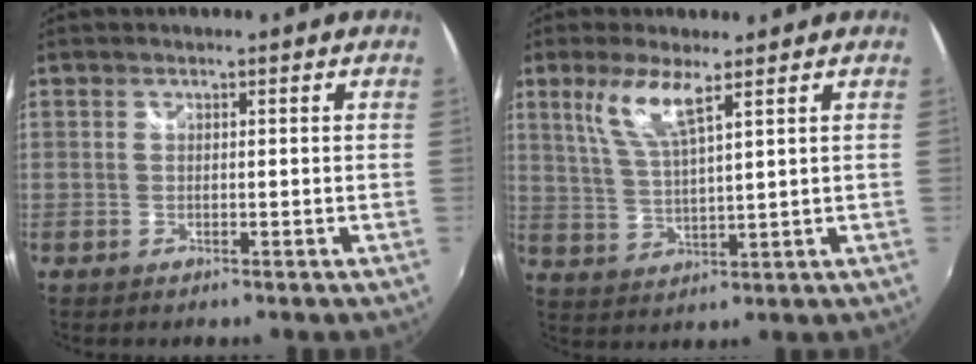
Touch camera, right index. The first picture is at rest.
{"total": 7.0, "force": [4.1, 0.9, 5.6], "torque": [-0.119, -0.004, 0.086]}